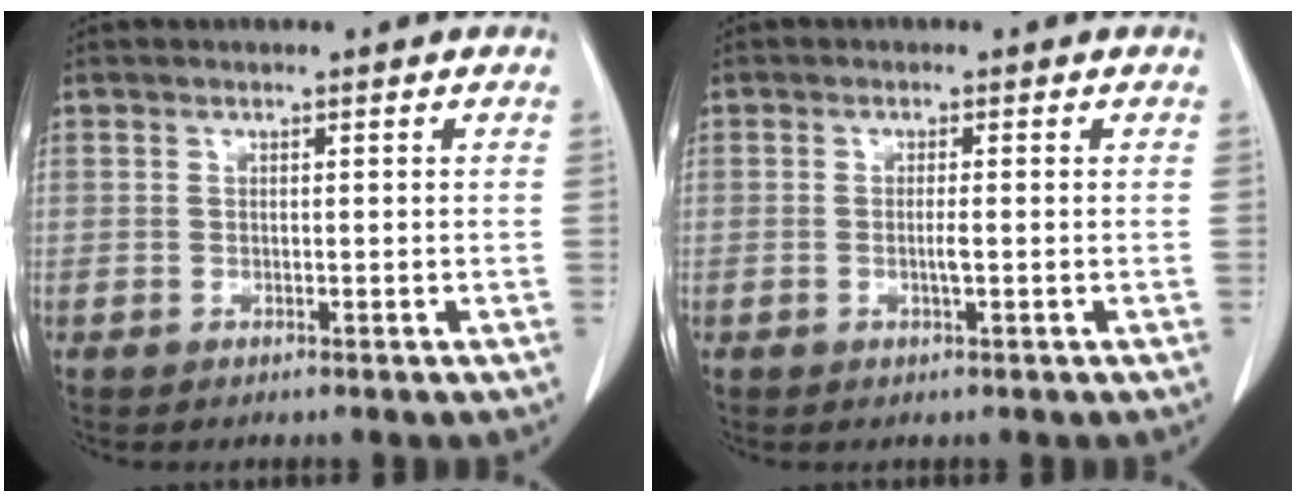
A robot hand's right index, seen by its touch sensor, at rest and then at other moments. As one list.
[{"total": 1.5, "force": [-0.3, 0.0, 1.5], "torque": [-0.030, -0.002, -0.005]}]